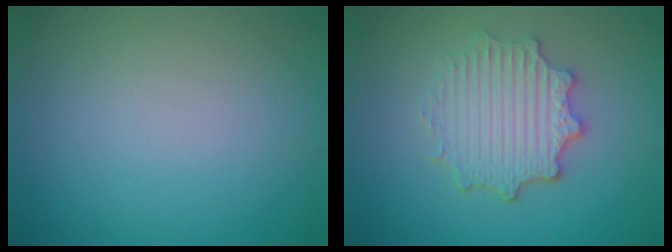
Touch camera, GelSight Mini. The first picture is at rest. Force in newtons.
{"total": 4.4, "press": 3.6, "slide": 2.5}